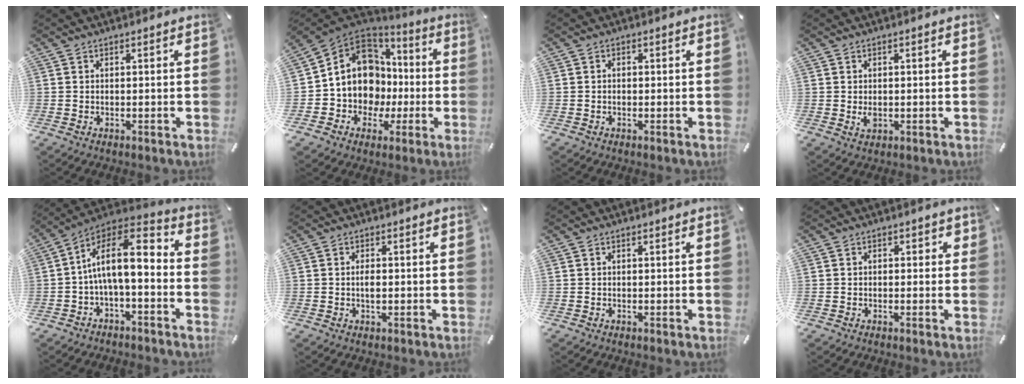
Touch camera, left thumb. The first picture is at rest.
{"total": 13.3, "force": [0.9, 12.2, 5.3], "torque": [-0.113, -0.015, 0.033]}
{"total": 0.8, "force": [-0.2, 0.6, 0.5], "torque": [-0.010, 0.002, -0.005]}
{"total": 1.9, "force": [-0.2, 1.4, 1.3], "torque": [-0.032, 0.000, -0.005]}
{"total": 13.5, "force": [-0.2, 6.4, 11.9], "torque": [-0.206, -0.005, -0.005]}
{"total": 1.9, "force": [-0.1, 0.8, 1.7], "torque": [-0.040, -0.002, -0.005]}
{"total": 0.0}
{"total": 1.0, "force": [-0.3, 0.8, 0.6], "torque": [-0.004, 0.003, -0.009]}